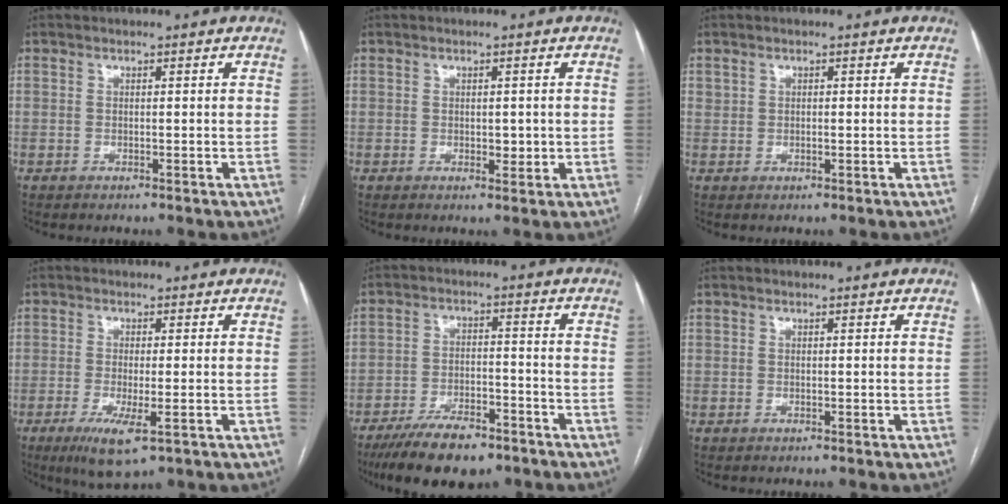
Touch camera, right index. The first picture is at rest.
{"total": 2.0, "force": [0.0, 1.2, 1.6], "torque": [-0.018, -0.002, 0.004]}
{"total": 1.0, "force": [0.4, 0.7, 0.6], "torque": [-0.015, 0.006, 0.010]}
{"total": 6.2, "force": [-2.9, 1.1, 5.4], "torque": [-0.098, -0.017, -0.044]}
{"total": 10.9, "force": [-8.2, 3.6, 6.3], "torque": [-0.105, -0.011, -0.140]}
{"total": 0.0}